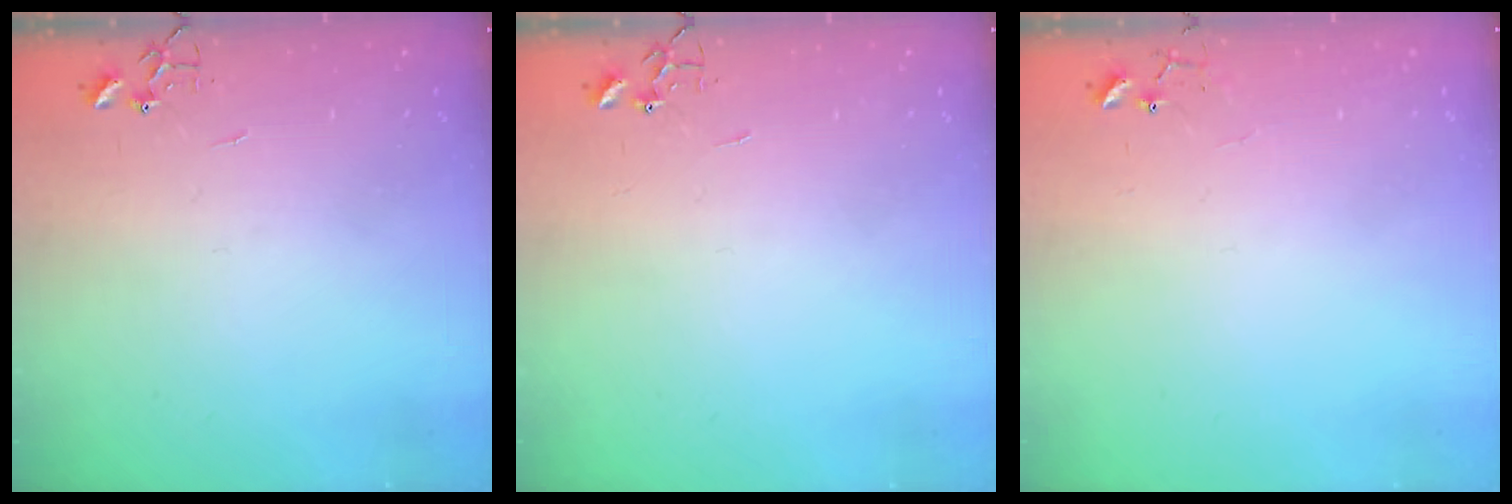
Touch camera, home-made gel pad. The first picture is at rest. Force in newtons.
{"total": 0.0}
{"total": 6.1, "press": 6.0, "slide": 0.4}